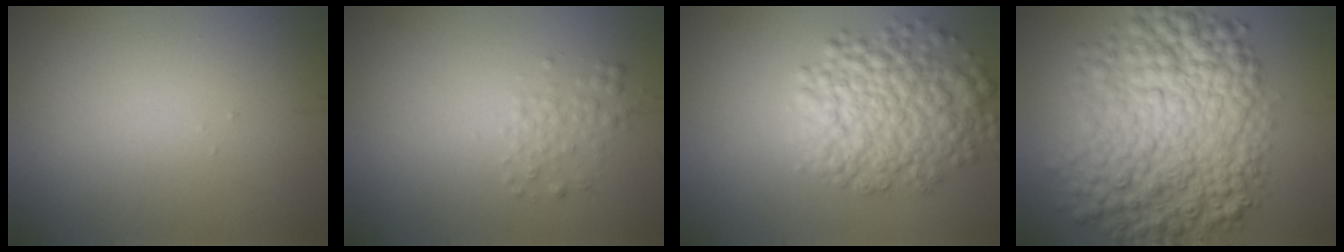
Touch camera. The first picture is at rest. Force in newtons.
{"total": 1.5, "press": 1.5, "slide": 0.1}
{"total": 6.9, "press": 6.9, "slide": 0.3}
{"total": 12.0, "press": 12.0, "slide": 0.1}